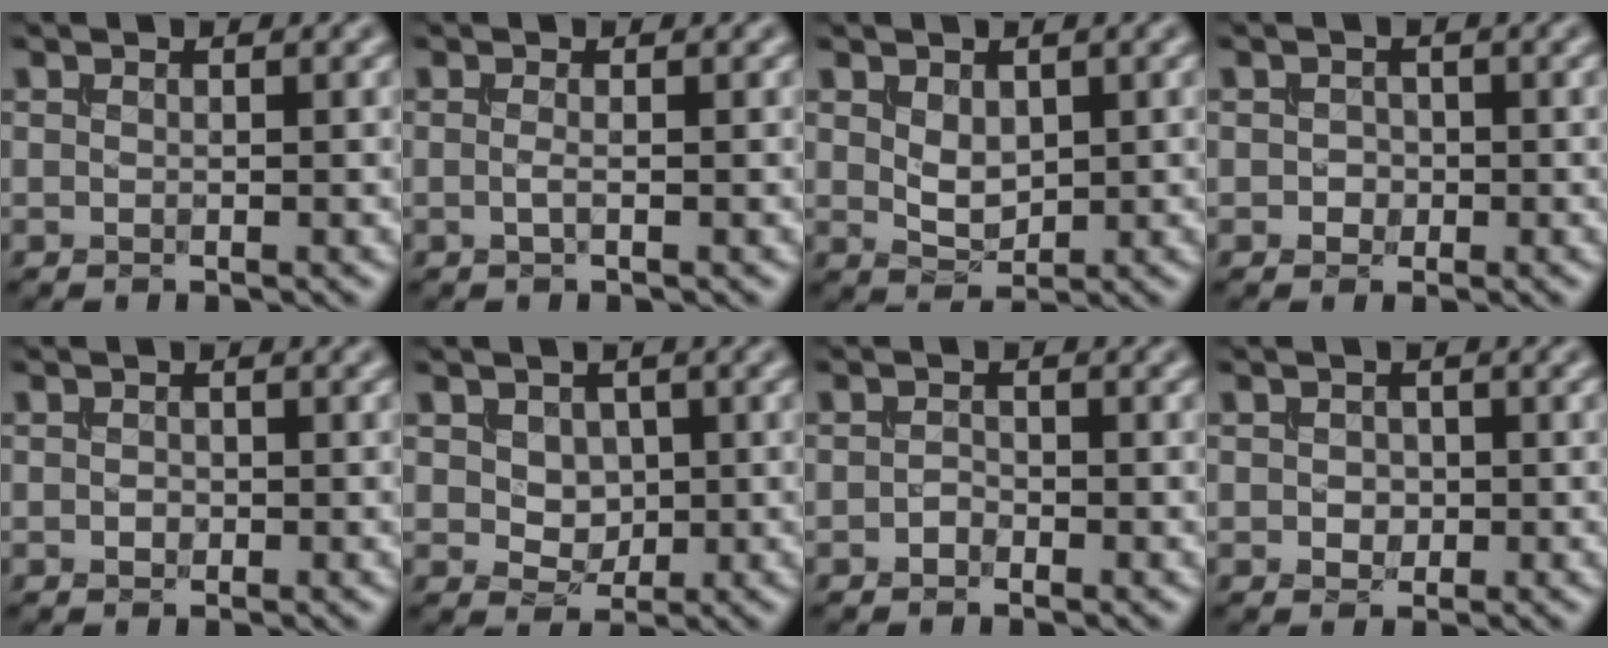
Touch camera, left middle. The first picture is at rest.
{"total": 0.6, "force": [-0.3, 0.0, 0.6], "torque": [-0.019, -0.001, -0.006]}
{"total": 2.1, "force": [0.5, 1.4, 1.5], "torque": [-0.030, -0.004, 0.013]}
{"total": 1.0, "force": [-0.2, 1.0, 0.3], "torque": [-0.004, -0.001, -0.006]}
{"total": 0.5, "force": [-0.2, 0.5, 0.3], "torque": [-0.006, -0.001, -0.005]}
{"total": 2.3, "force": [0.6, 1.8, 1.3], "torque": [-0.033, -0.006, 0.012]}
{"total": 0.8, "force": [-0.6, 0.5, 0.2], "torque": [-0.006, 0.000, -0.012]}
{"total": 1.2, "force": [-0.1, 1.0, 0.7], "torque": [-0.015, -0.001, -0.004]}